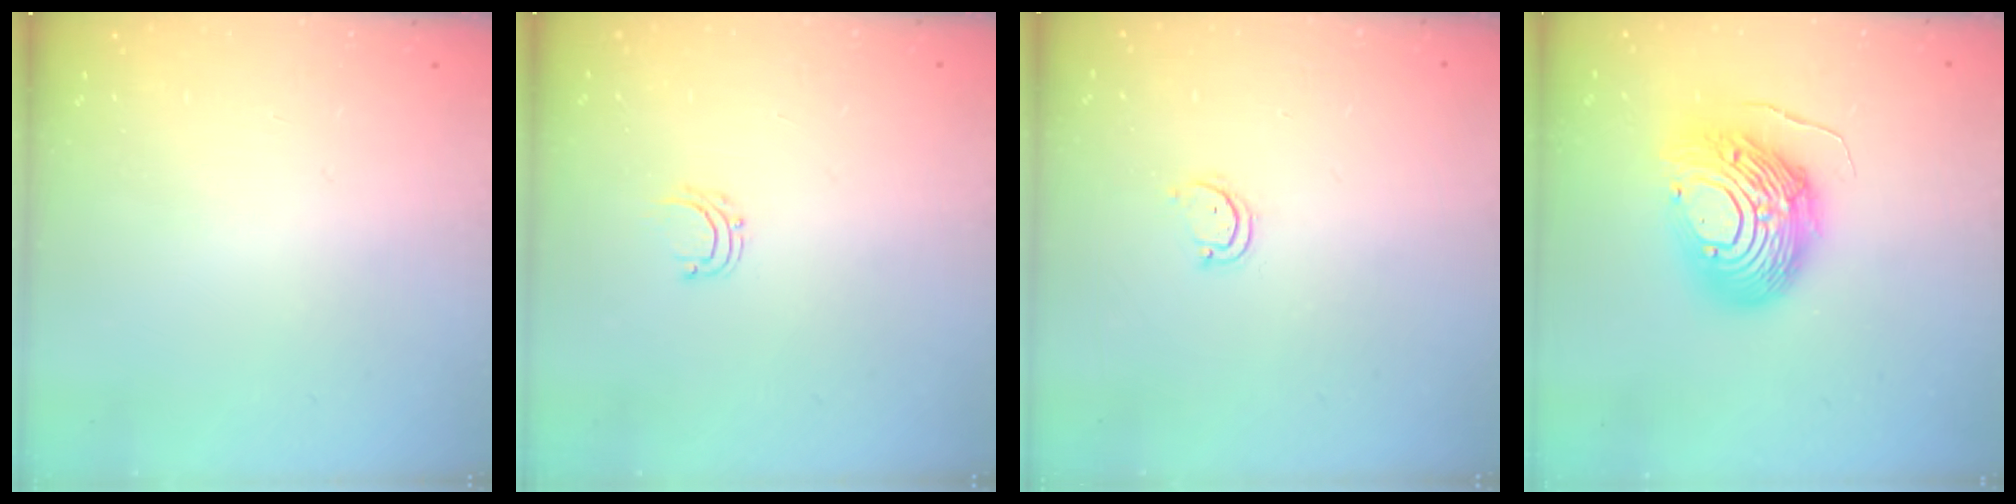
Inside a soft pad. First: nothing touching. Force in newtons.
{"total": 4.2, "press": 4.2, "slide": 0.3}
{"total": 2.7, "press": 2.6, "slide": 0.3}
{"total": 16.2, "press": 16.2, "slide": 1.3}